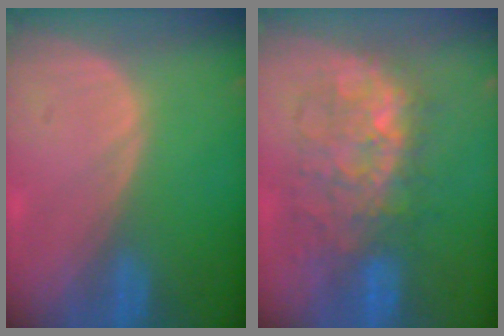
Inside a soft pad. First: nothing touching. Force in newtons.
{"total": 9.3, "press": 9.2, "slide": 1.6}